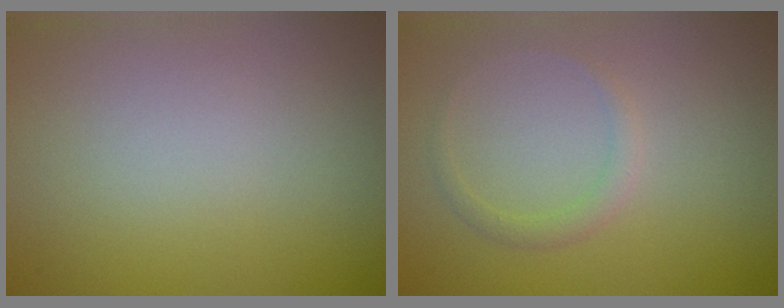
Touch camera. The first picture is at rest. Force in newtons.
{"total": 1.1, "press": 1.1, "slide": 0.1}